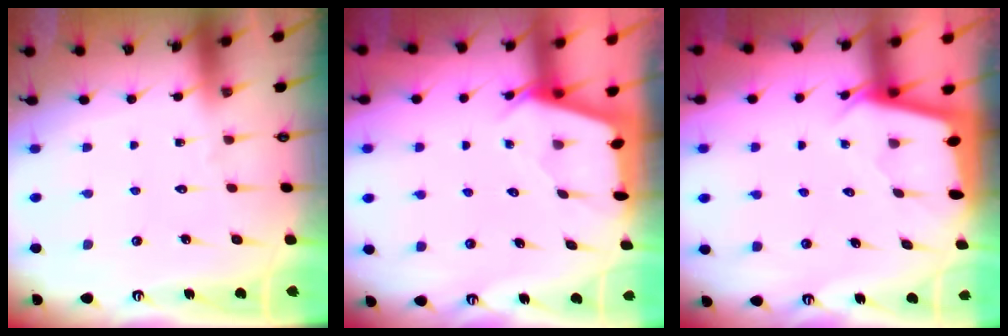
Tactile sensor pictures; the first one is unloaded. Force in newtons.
{"total": 2.5, "press": 2.5, "slide": 0.2}
{"total": 2.0, "press": 2.0, "slide": 0.3}